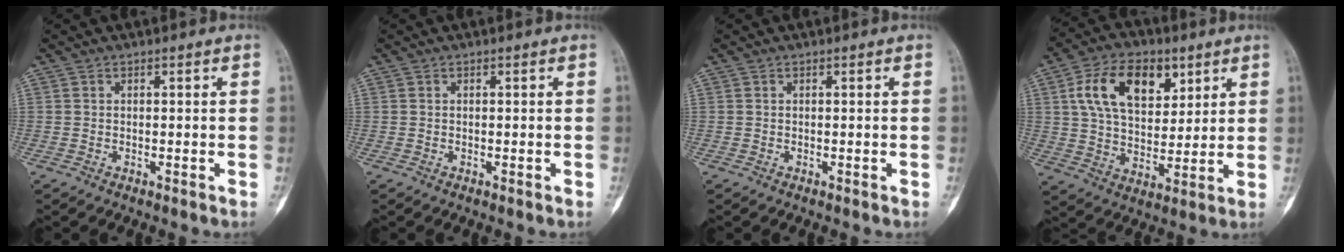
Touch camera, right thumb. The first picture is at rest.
{"total": 0.0}
{"total": 0.0}
{"total": 15.2, "force": [6.1, 9.3, 10.4], "torque": [-0.148, -0.015, 0.112]}